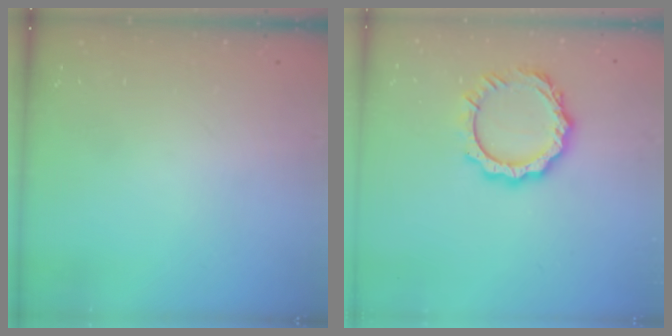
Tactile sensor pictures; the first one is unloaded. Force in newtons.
{"total": 12.1, "press": 12.1, "slide": 1.0}